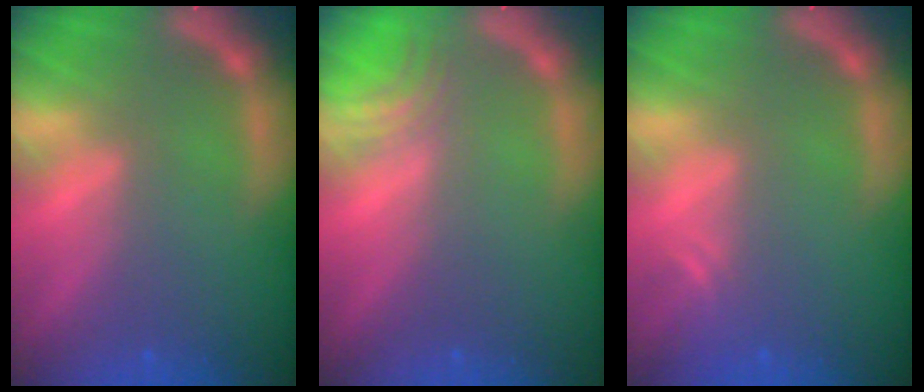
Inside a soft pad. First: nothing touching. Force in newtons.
{"total": 2.5}
{"total": 1.5}